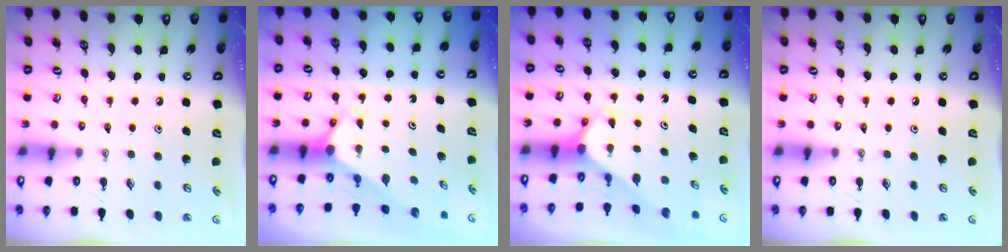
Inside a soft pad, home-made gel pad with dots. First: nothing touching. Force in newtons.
{"total": 2.7, "press": 2.7, "slide": 0.0}
{"total": 3.1, "press": 3.1, "slide": 0.2}
{"total": 0.0}